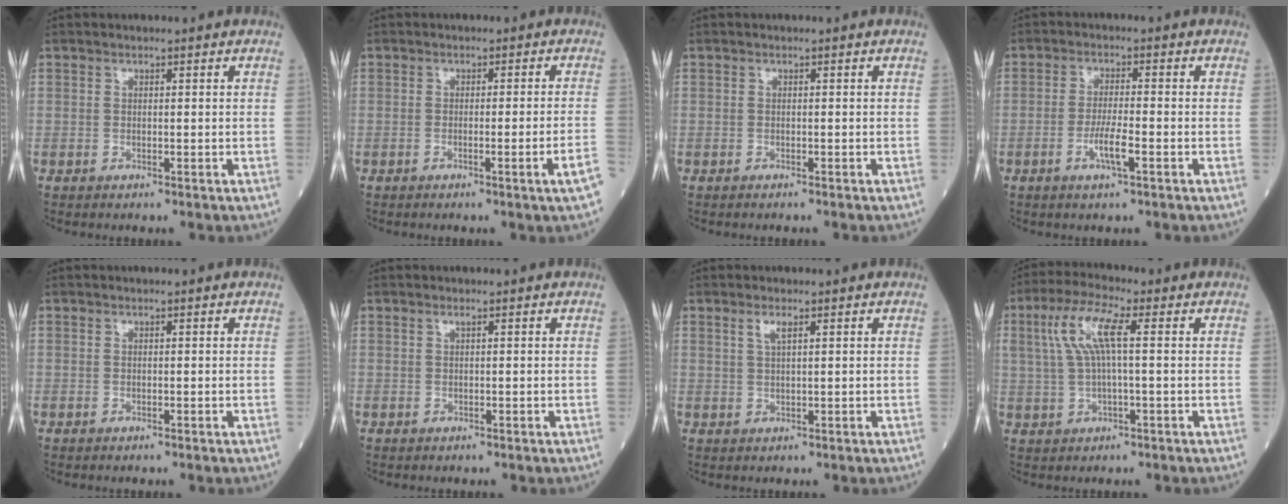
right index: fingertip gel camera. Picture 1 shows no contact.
{"total": 4.3, "force": [-2.2, -1.2, 3.6], "torque": [-0.049, -0.003, -0.033]}
{"total": 0.9, "force": [-0.8, 0.0, 0.4], "torque": [-0.005, 0.000, -0.011]}
{"total": 4.3, "force": [-1.7, 0.3, 3.9], "torque": [-0.076, -0.005, -0.034]}
{"total": 0.0}
{"total": 0.0}
{"total": 1.9, "force": [1.0, 0.2, 1.6], "torque": [-0.036, 0.001, 0.022]}
{"total": 7.6, "force": [1.8, 1.2, 7.3], "torque": [-0.161, 0.023, 0.035]}